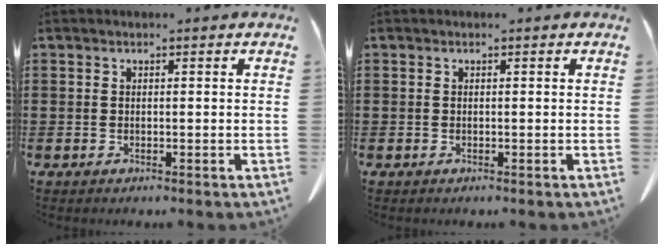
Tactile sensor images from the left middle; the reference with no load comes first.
{"total": 0.0}